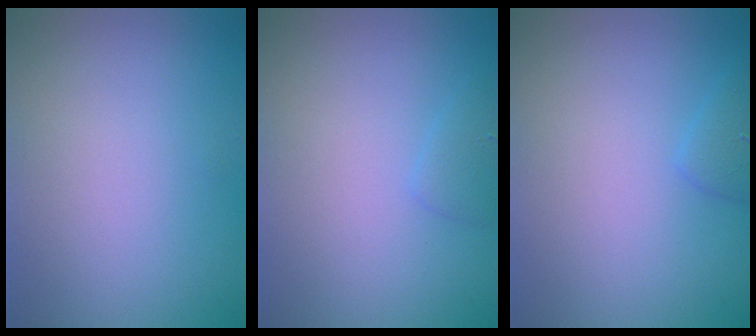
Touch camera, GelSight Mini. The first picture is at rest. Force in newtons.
{"total": 1.1, "press": 1.1, "slide": 0.0}
{"total": 1.2, "press": 1.2, "slide": 0.1}